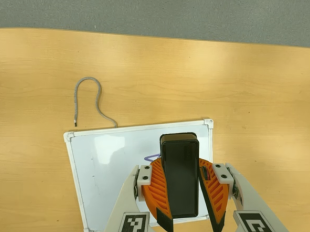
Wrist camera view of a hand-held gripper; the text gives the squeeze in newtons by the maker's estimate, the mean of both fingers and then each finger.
{"total": 11.8, "left": 11.4, "right": 12.1}